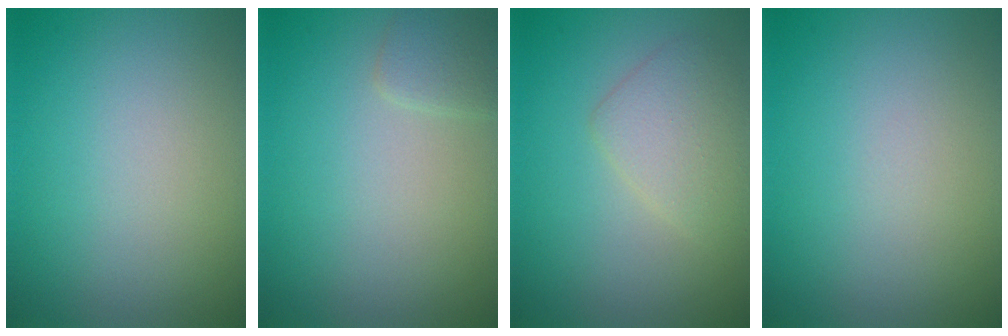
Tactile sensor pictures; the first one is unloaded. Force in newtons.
{"total": 1.4, "press": 1.4, "slide": 0.0}
{"total": 2.9, "press": 2.9, "slide": 0.2}
{"total": 0.0}